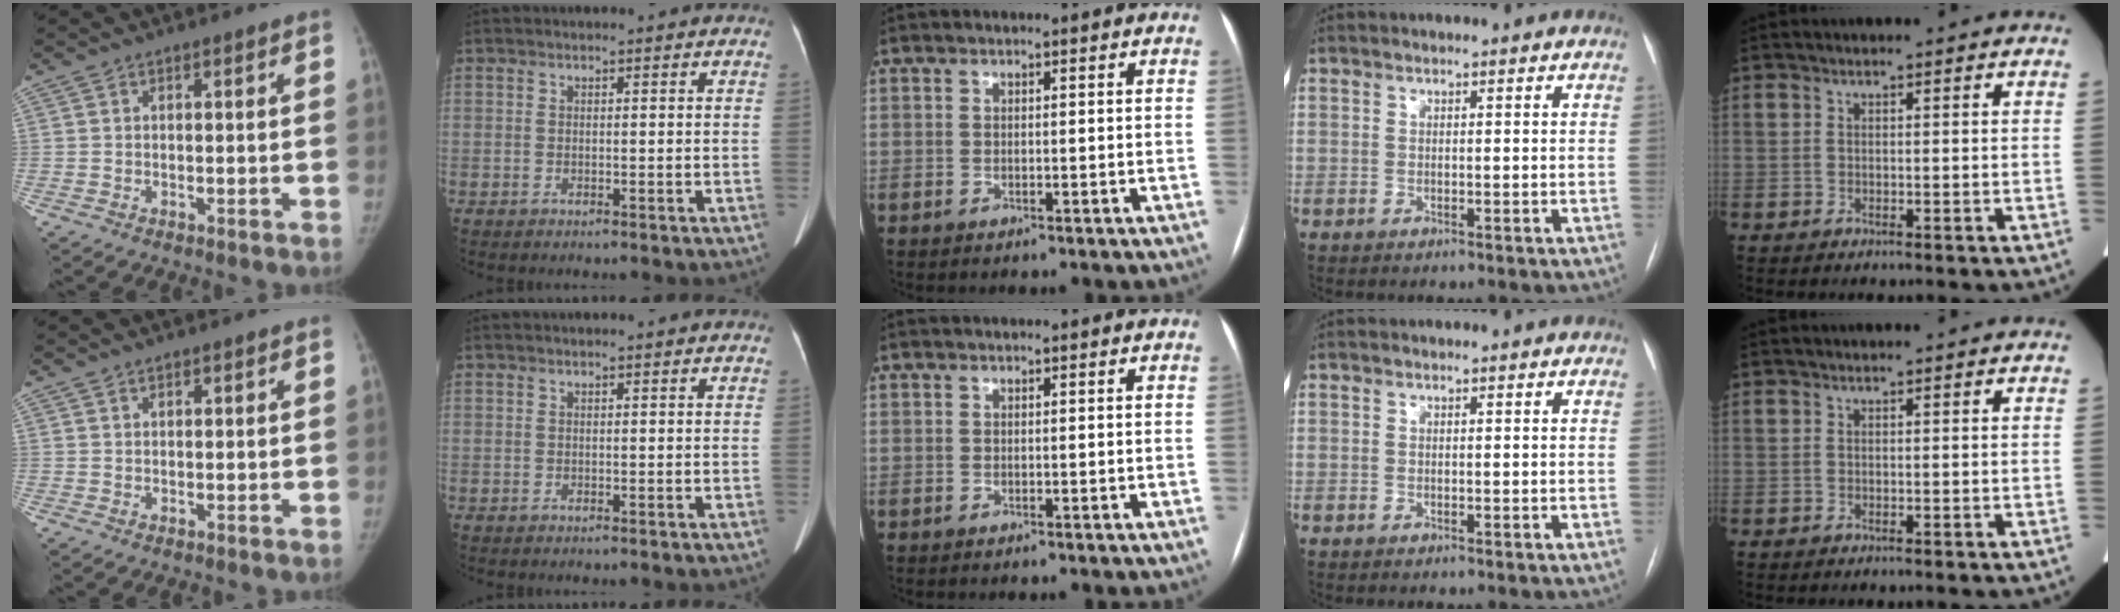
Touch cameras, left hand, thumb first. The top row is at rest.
{"thumb": {"total": 0.9, "force": [0.7, 0.5, 0.3], "torque": [0.000, -0.003, 0.009]}, "index": {"total": 0.6, "force": [0.5, 0.1, 0.1], "torque": [-0.004, 0.007, 0.002]}}